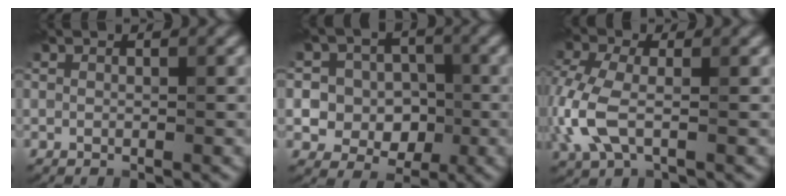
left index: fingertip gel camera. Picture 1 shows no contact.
{"total": 7.1, "force": [-0.6, 6.6, 2.6], "torque": [-0.036, 0.032, -0.037]}
{"total": 5.5, "force": [-1.1, 3.0, 4.5], "torque": [-0.125, 0.004, -0.029]}